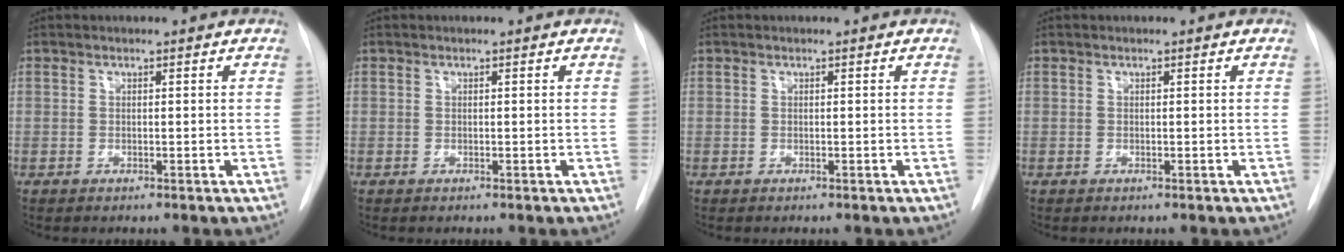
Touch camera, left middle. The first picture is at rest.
{"total": 0.0}
{"total": 0.0}
{"total": 0.0}